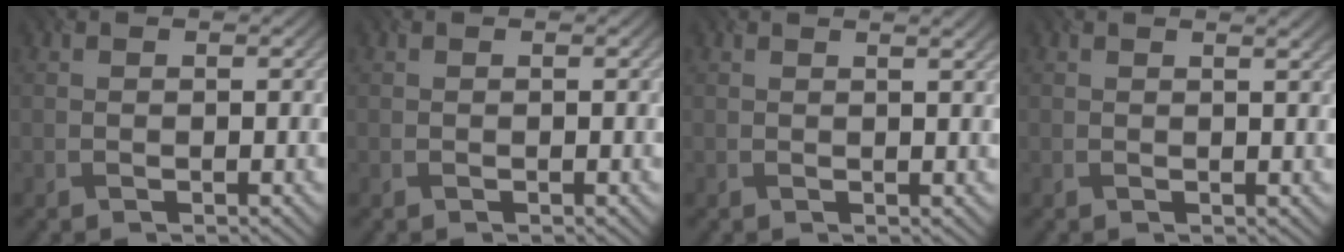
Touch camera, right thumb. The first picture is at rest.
{"total": 0.0}
{"total": 1.7, "force": [1.1, 0.3, 1.3], "torque": [-0.021, -0.001, 0.010]}
{"total": 1.3, "force": [0.8, 0.2, 1.0], "torque": [-0.016, -0.001, 0.010]}